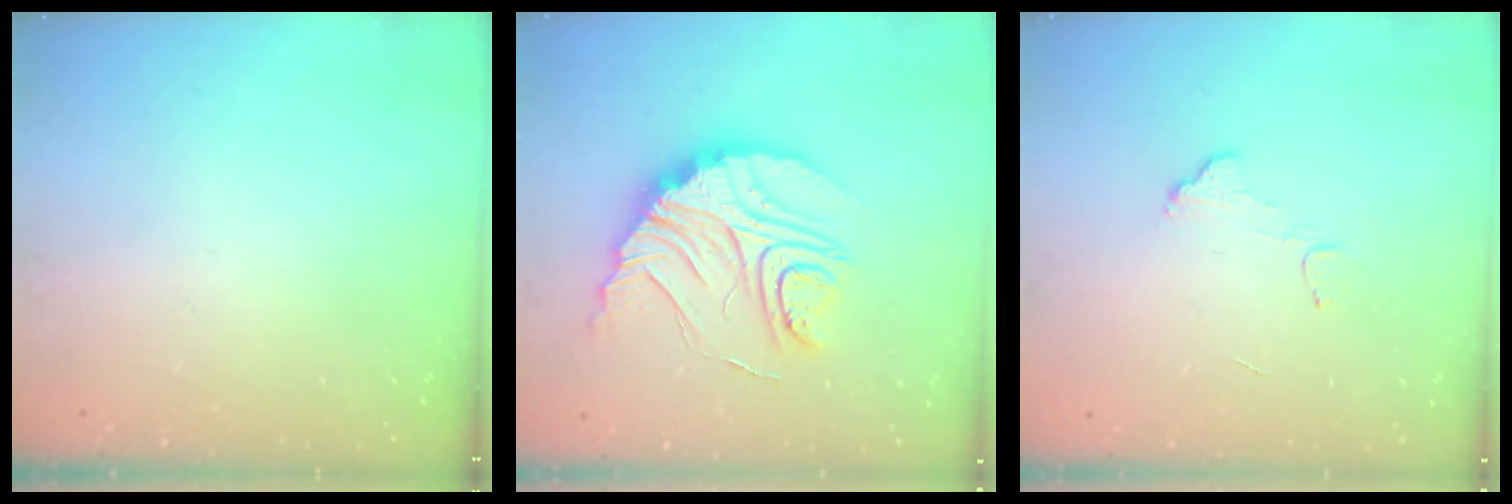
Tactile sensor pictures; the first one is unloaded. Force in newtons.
{"total": 18.3, "press": 18.3, "slide": 1.5}
{"total": 4.0, "press": 4.0, "slide": 0.2}